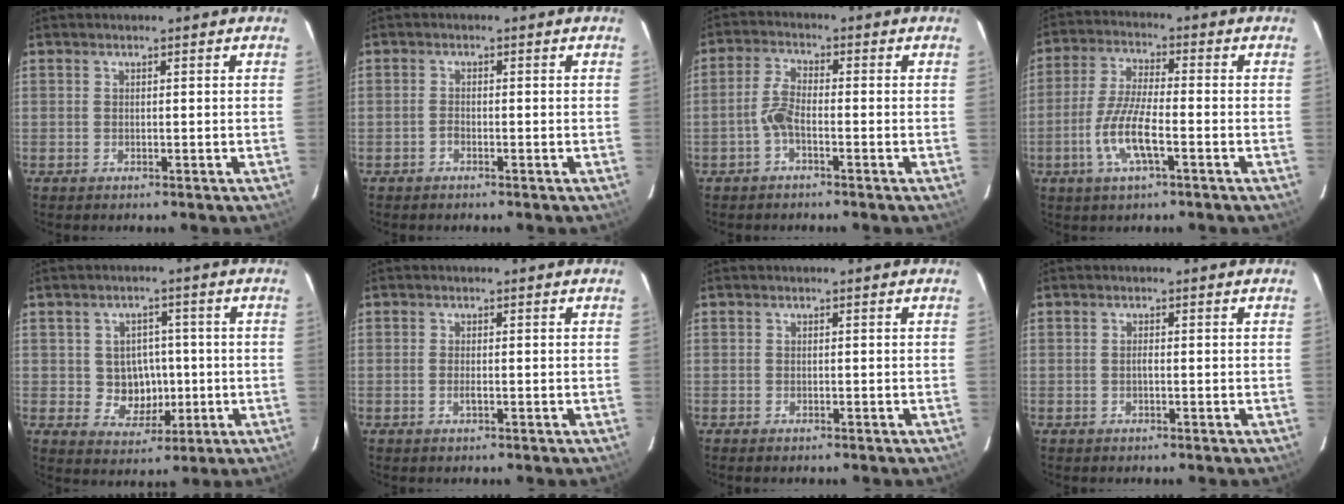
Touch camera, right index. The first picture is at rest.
{"total": 0.9, "force": [-0.7, 0.5, 0.3], "torque": [-0.005, 0.002, -0.017]}
{"total": 3.7, "force": [-1.8, 1.2, 3.0], "torque": [-0.071, 0.010, -0.038]}
{"total": 9.1, "force": [-3.4, 1.9, 8.2], "torque": [-0.171, -0.005, -0.068]}
{"total": 6.5, "force": [-0.4, 6.1, 2.4], "torque": [-0.048, 0.011, 0.010]}
{"total": 1.2, "force": [-0.5, 0.5, 1.1], "torque": [-0.022, -0.001, -0.009]}
{"total": 0.5, "force": [-0.5, 0.2, 0.2], "torque": [-0.004, -0.001, -0.009]}
{"total": 0.7, "force": [-0.2, 0.2, 0.6], "torque": [-0.012, 0.003, -0.005]}